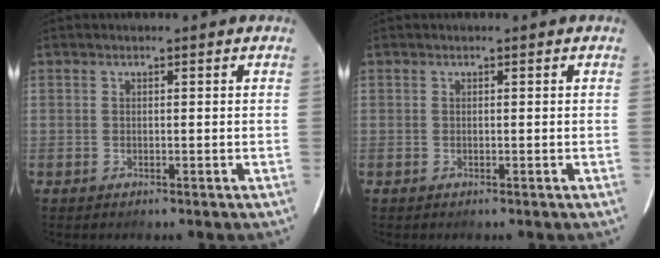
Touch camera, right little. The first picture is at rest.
{"total": 0.0}